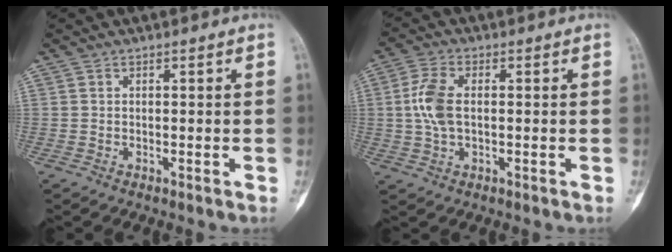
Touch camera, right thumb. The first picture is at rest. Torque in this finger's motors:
{"motor_torque": [-0.04, 0.22, 0.40, 0.39, 0.14]}